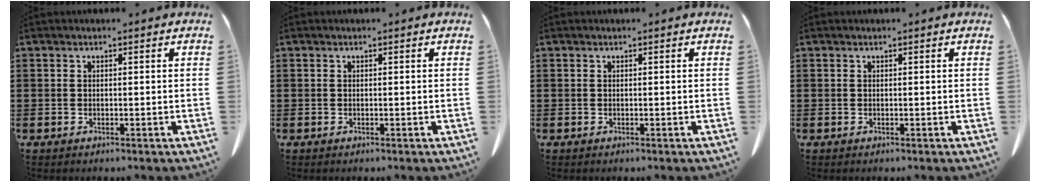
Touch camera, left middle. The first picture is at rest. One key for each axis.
{"total": 0.0}
{"total": 0.0}
{"total": 0.0}